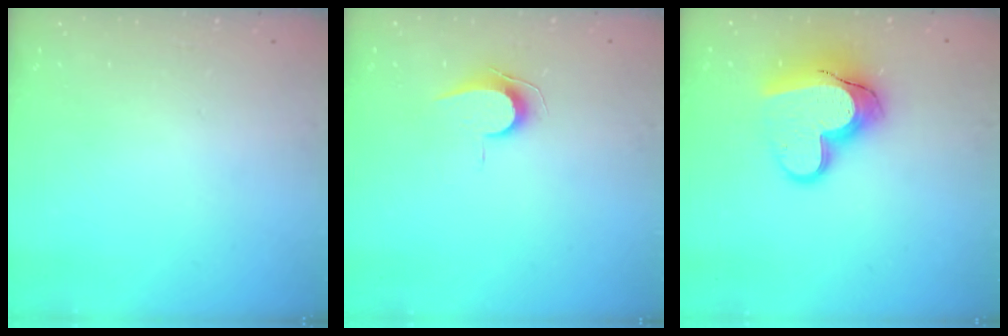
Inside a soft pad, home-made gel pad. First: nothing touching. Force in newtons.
{"total": 6.9, "press": 6.8, "slide": 0.7}
{"total": 16.2, "press": 16.2, "slide": 1.3}